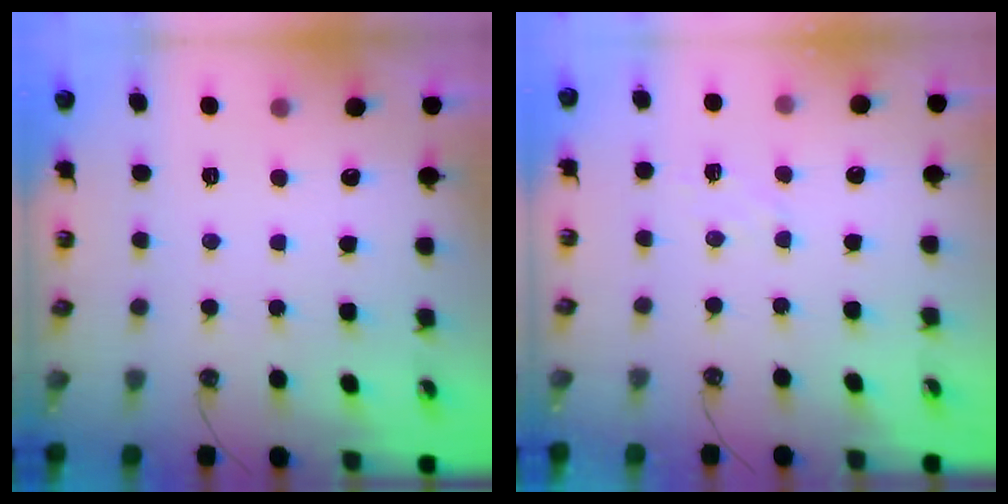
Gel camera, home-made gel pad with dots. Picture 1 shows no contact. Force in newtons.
{"total": 5.0, "press": 4.9, "slide": 0.6}